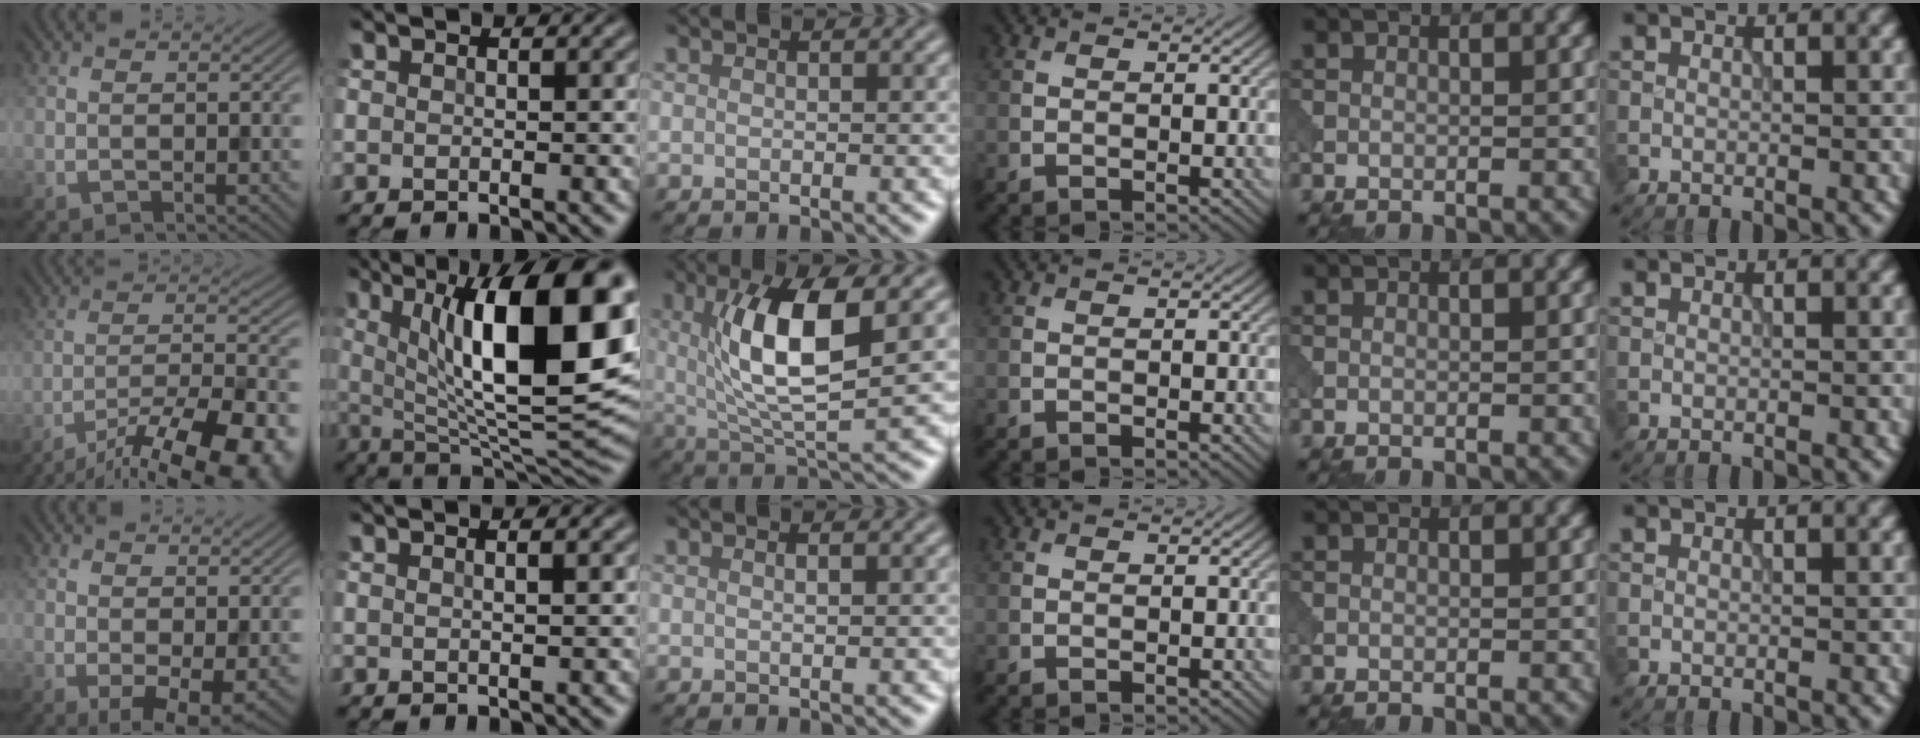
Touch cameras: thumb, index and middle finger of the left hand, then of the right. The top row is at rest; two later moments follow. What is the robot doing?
{"motion": "pour", "object": "beaker"}